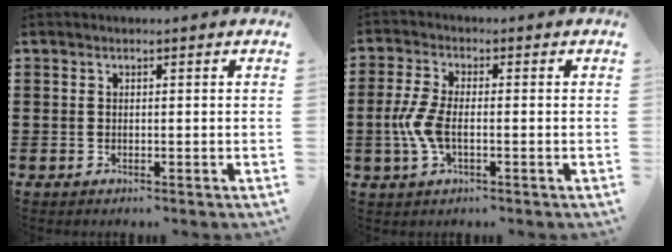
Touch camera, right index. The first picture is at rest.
{"total": 5.4, "force": [-0.9, 2.5, 4.7], "torque": [-0.125, -0.009, -0.026]}